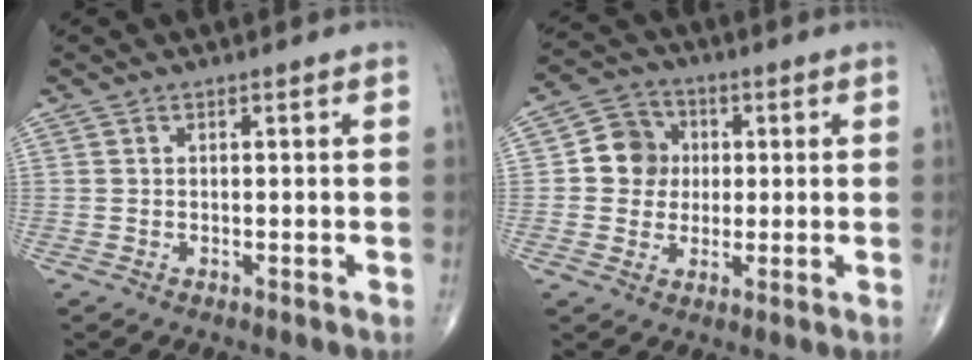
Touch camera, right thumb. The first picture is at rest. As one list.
[{"total": 8.0, "force": [0.7, 7.4, 3.2], "torque": [-0.018, 0.008, 0.001]}]